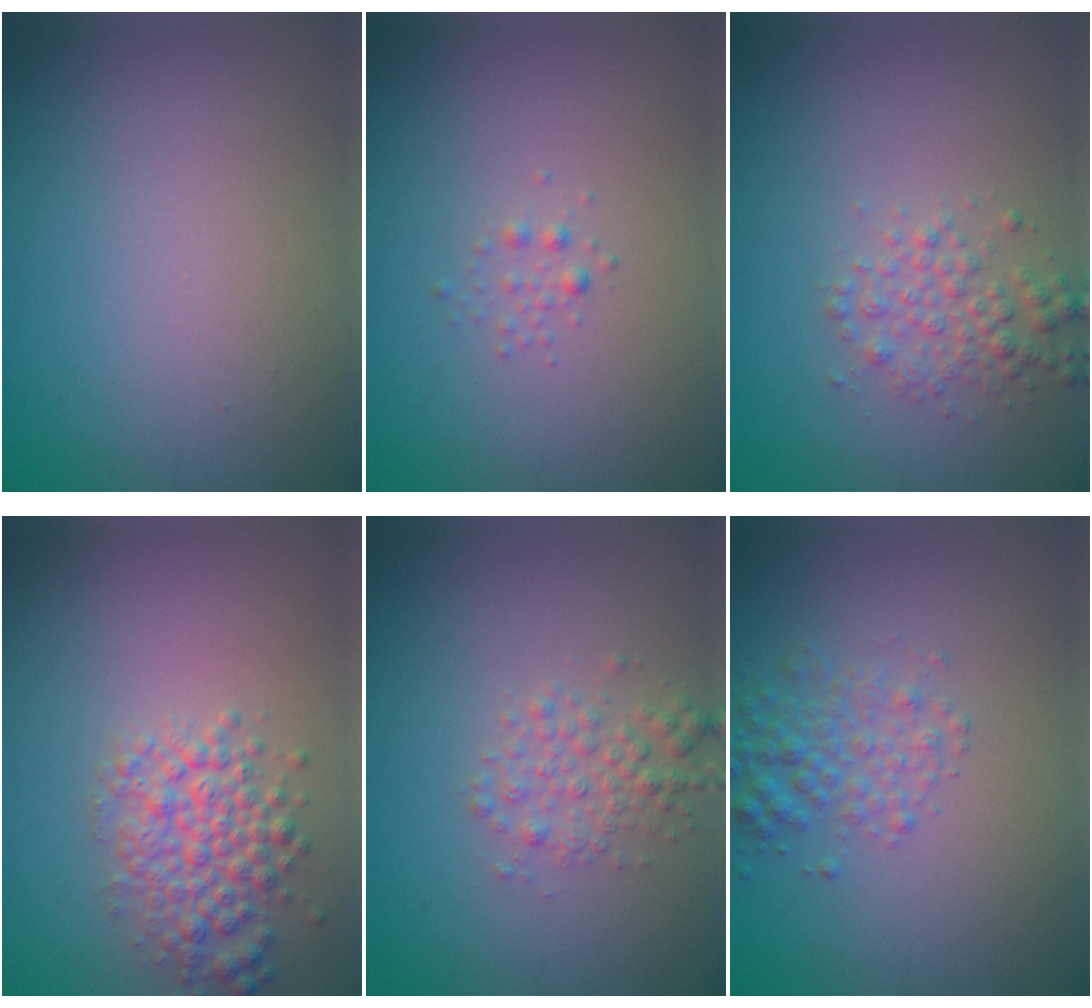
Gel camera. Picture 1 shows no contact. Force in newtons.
{"total": 0.8, "press": 0.8, "slide": 0.0}
{"total": 2.4, "press": 2.4, "slide": 0.0}
{"total": 4.0, "press": 4.0, "slide": 0.2}
{"total": 2.4, "press": 2.4, "slide": 0.1}
{"total": 2.9, "press": 2.9, "slide": 0.1}